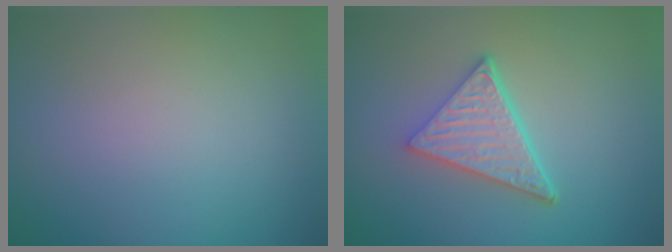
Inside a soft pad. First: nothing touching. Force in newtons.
{"total": 5.3, "press": 3.7, "slide": 3.8}